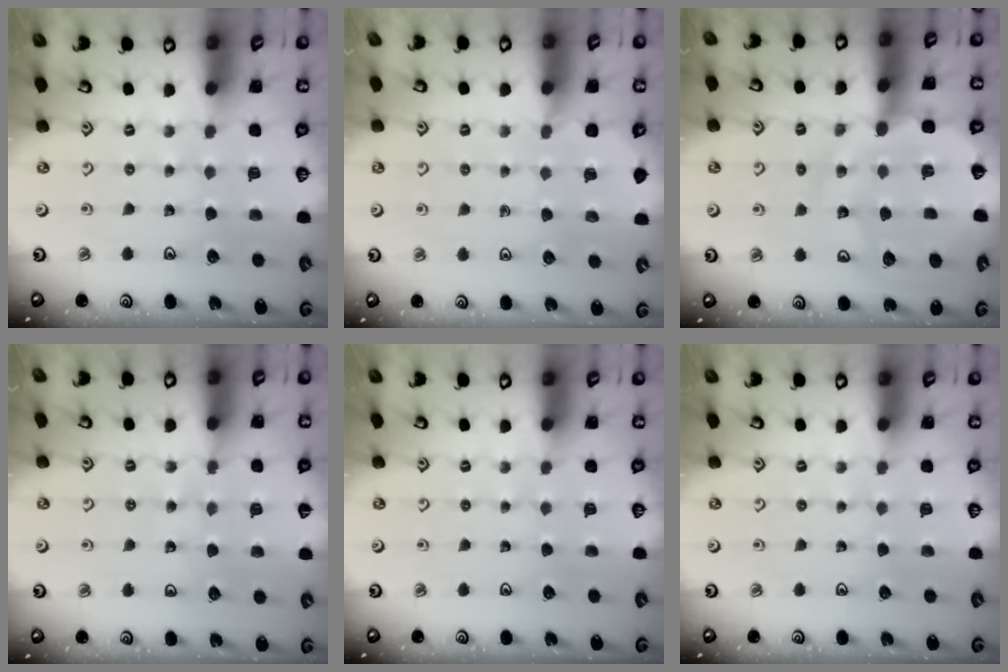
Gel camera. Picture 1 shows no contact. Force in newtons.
{"total": 4.1, "press": 4.1, "slide": 0.5}
{"total": 13.5, "press": 13.5, "slide": 1.2}
{"total": 4.6, "press": 4.2, "slide": 1.9}
{"total": 0.0}
{"total": 0.0}